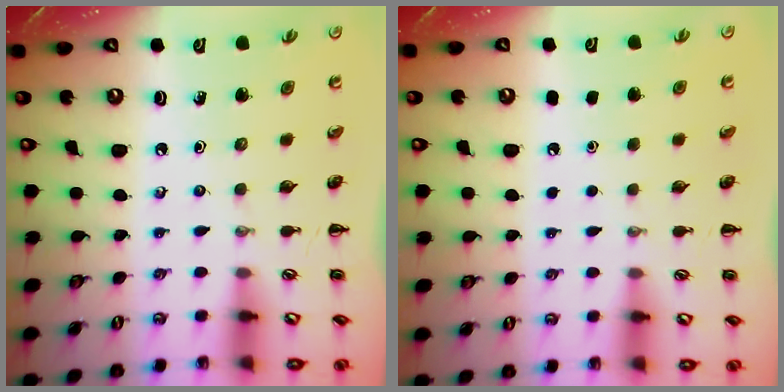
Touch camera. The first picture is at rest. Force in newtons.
{"total": 1.6, "press": 1.6, "slide": 0.1}